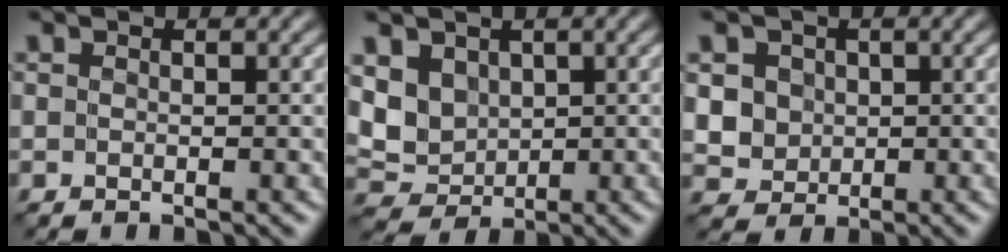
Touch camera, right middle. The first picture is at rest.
{"total": 3.3, "force": [1.2, 2.7, 1.3], "torque": [-0.034, -0.004, 0.023]}
{"total": 3.9, "force": [1.1, 3.5, 1.2], "torque": [-0.018, 0.012, 0.020]}